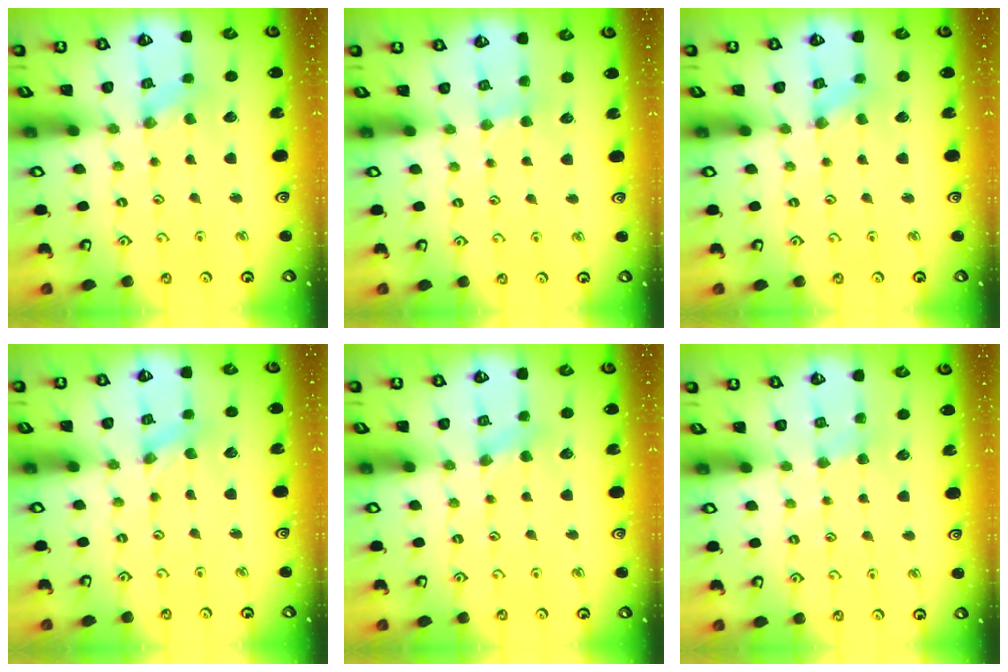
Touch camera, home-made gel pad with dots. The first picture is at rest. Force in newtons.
{"total": 2.8, "press": 2.7, "slide": 0.4}
{"total": 0.0}
{"total": 0.0}
{"total": 2.8, "press": 2.7, "slide": 0.5}
{"total": 2.4, "press": 2.3, "slide": 0.4}